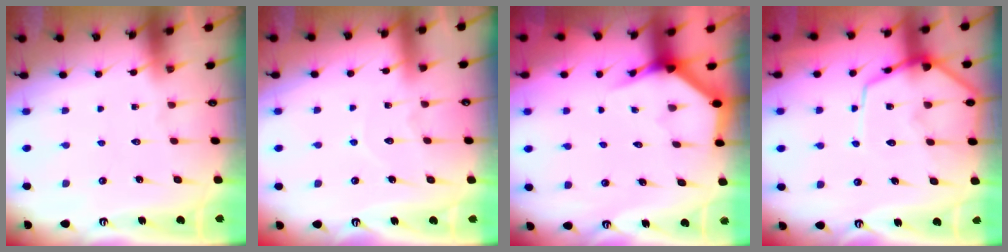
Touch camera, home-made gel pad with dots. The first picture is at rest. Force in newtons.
{"total": 5.5, "press": 5.4, "slide": 0.5}
{"total": 3.8, "press": 3.8, "slide": 0.2}
{"total": 10.6, "press": 10.5, "slide": 1.1}